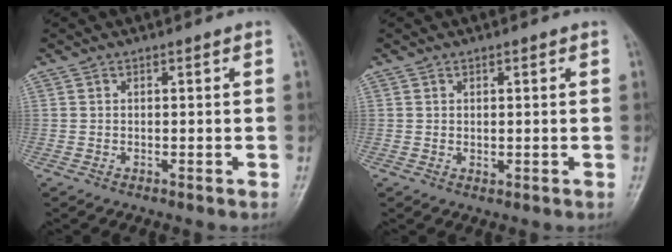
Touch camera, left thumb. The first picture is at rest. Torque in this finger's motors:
{"motor_torque": [-0.14, -0.05, -0.06, 0.18, 0.00]}